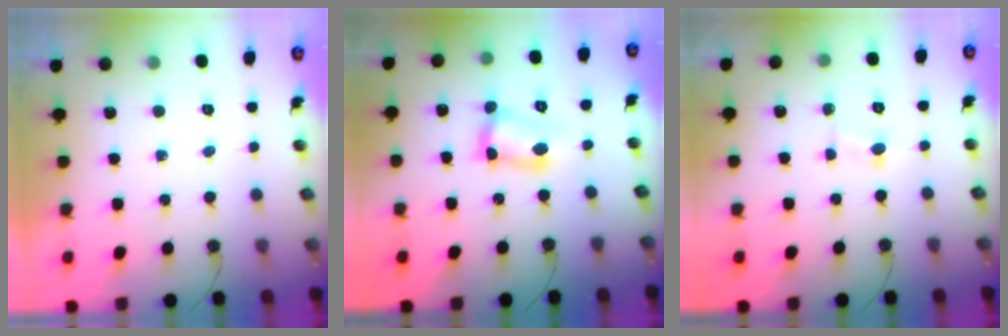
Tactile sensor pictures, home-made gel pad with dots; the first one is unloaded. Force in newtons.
{"total": 7.0, "press": 7.0, "slide": 0.4}
{"total": 1.8, "press": 1.8, "slide": 0.2}